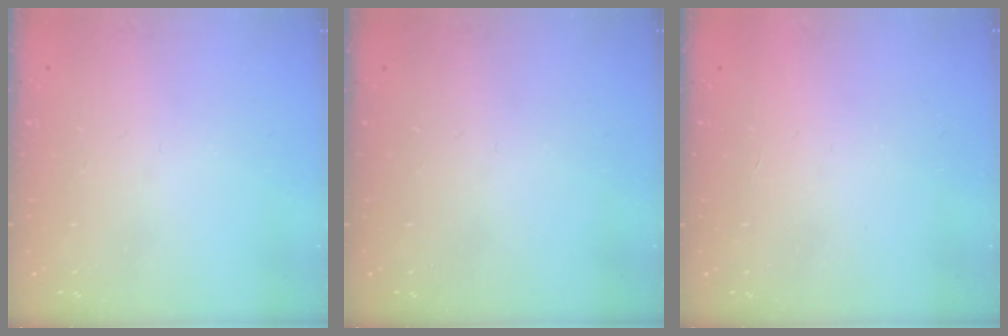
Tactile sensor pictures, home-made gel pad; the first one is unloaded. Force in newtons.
{"total": 0.0}
{"total": 1.6, "press": 1.6, "slide": 0.1}